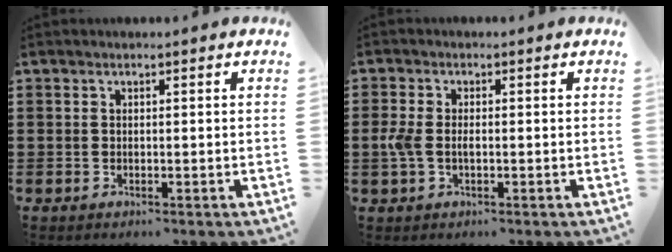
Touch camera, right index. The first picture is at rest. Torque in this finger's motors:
{"motor_torque": [1.83, -0.13, 0.18, 0.11]}